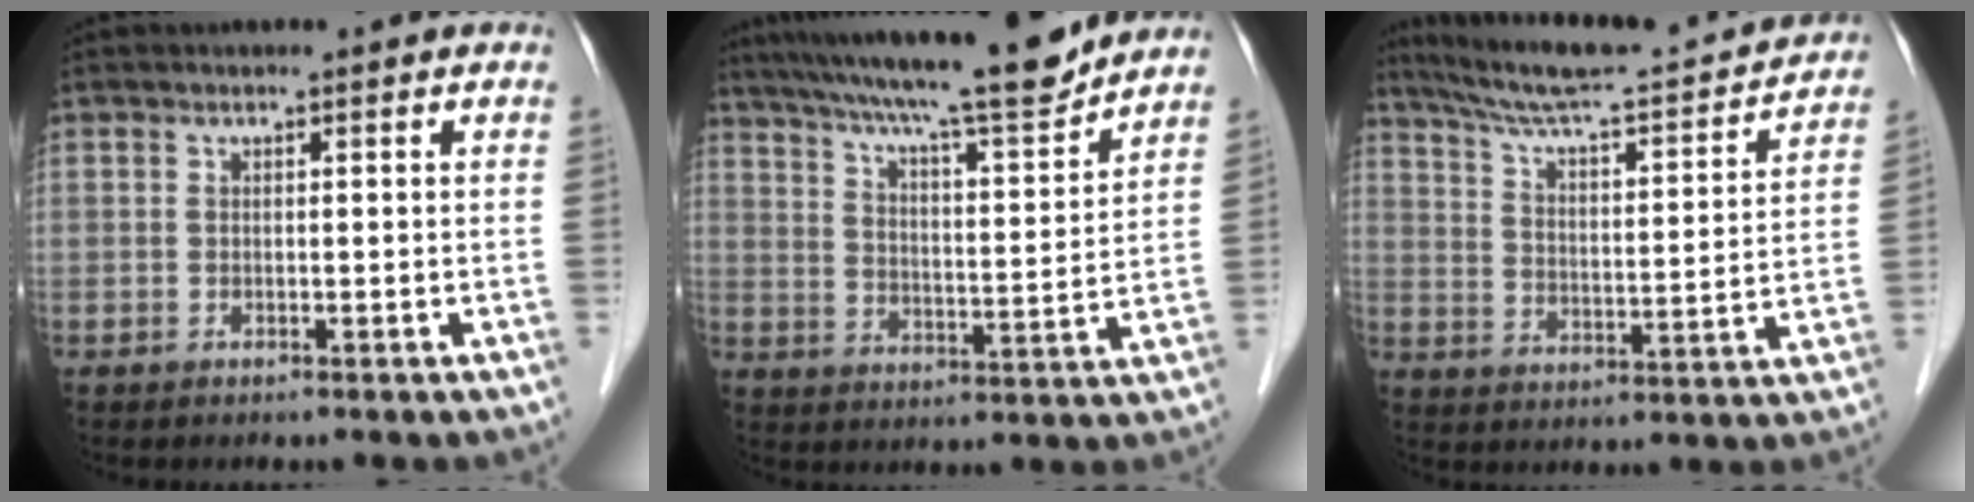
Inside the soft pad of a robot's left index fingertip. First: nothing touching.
{"total": 17.9, "force": [15.5, 0.4, 9.0], "torque": [-0.151, -0.002, 0.235]}
{"total": 19.9, "force": [18.3, 1.3, 7.7], "torque": [-0.128, -0.013, 0.263]}